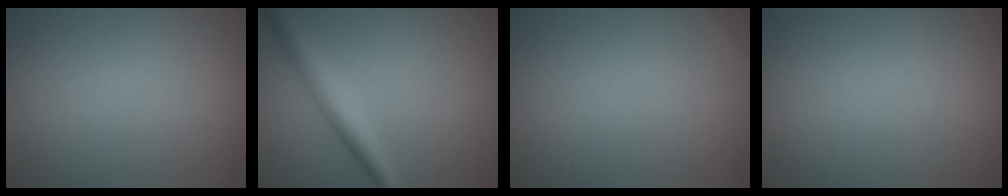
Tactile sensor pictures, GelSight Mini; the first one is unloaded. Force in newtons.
{"total": 3.8, "press": 3.8, "slide": 0.0}
{"total": 1.4, "press": 1.3, "slide": 0.1}
{"total": 0.0}